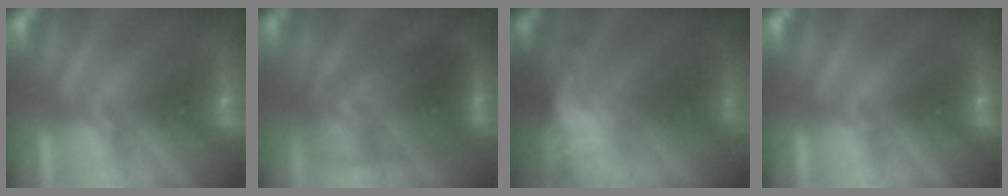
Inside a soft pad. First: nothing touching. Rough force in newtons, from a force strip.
{"total": 3.2}
{"total": 12.7}
{"total": 0.0}